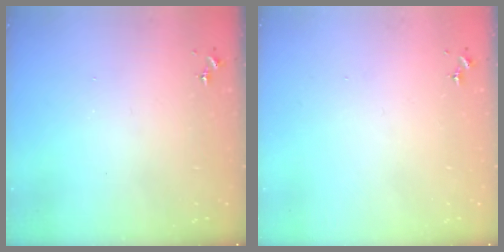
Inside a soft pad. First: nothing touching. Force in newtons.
{"total": 0.0}